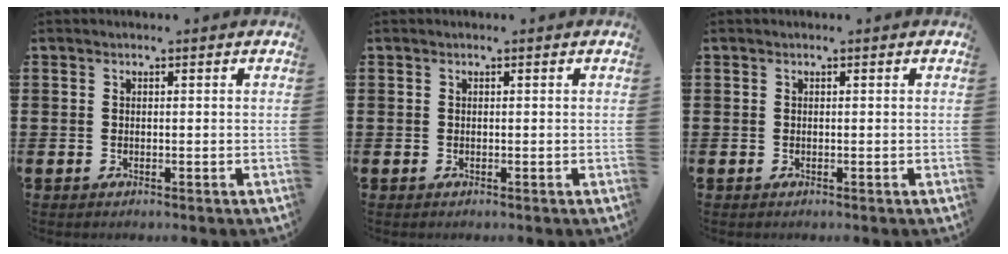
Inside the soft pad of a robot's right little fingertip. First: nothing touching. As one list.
[{"total": 0.0}, {"total": 0.0}]